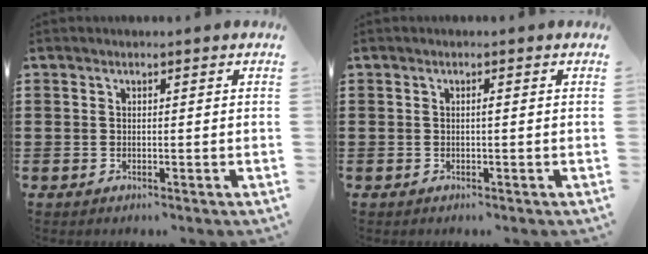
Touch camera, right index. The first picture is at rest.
{"total": 0.5, "force": [0.0, 0.0, 0.5], "torque": [-0.008, -0.001, -0.001]}